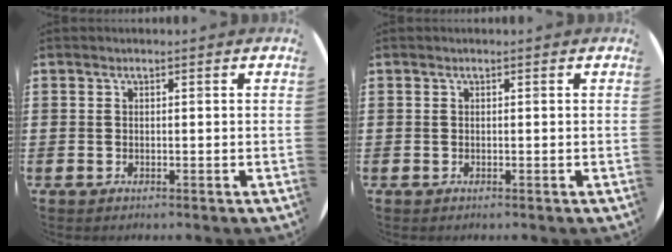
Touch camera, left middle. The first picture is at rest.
{"total": 0.0}